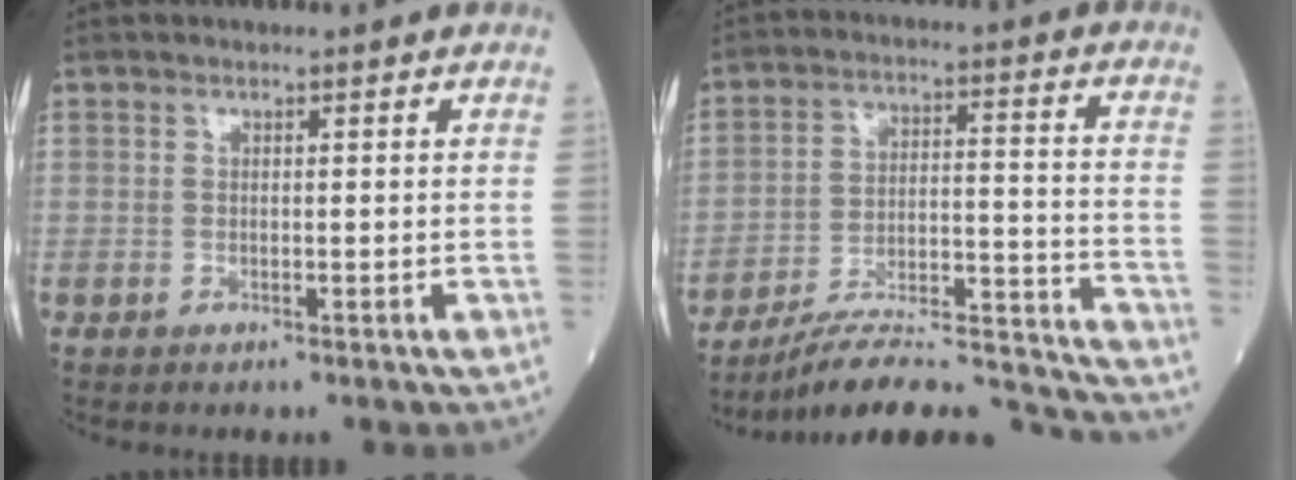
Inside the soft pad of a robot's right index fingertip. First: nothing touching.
{"total": 21.9, "force": [-20.8, 0.8, 6.9], "torque": [-0.066, 0.022, -0.303]}